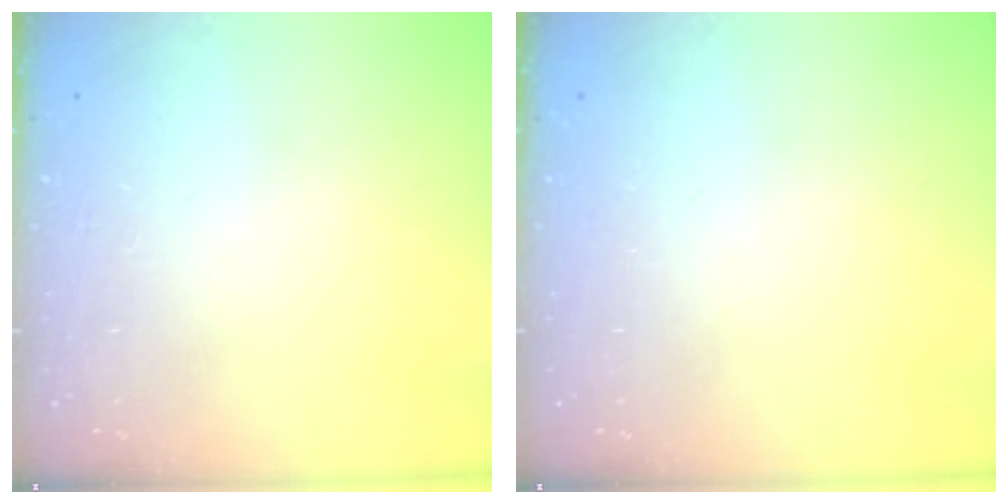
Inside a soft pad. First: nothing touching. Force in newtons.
{"total": 0.0}